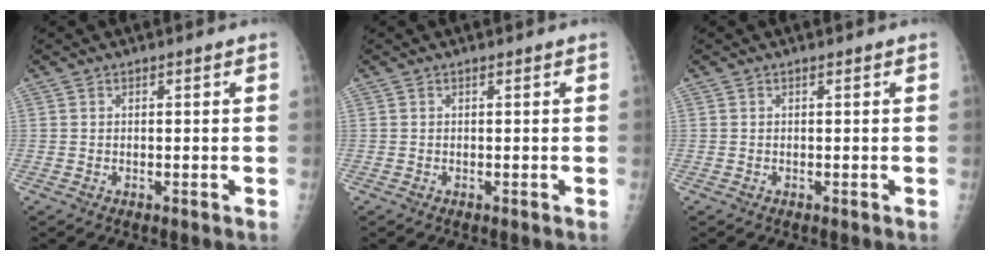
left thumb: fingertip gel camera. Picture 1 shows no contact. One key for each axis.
{"total": 0.0}
{"total": 0.0}